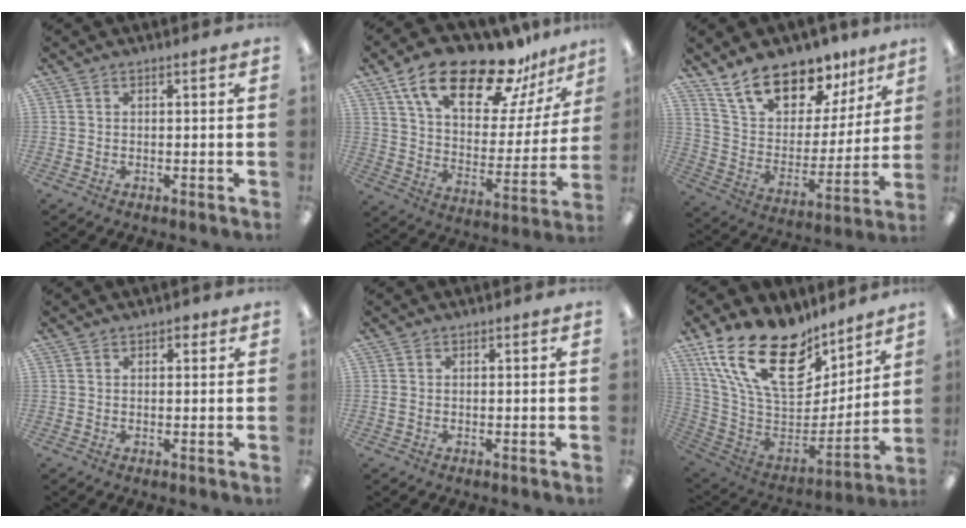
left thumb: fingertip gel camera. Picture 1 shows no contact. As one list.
[{"total": 22.7, "force": [16.5, 8.8, 12.8], "torque": [-0.222, -0.097, 0.284]}, {"total": 17.6, "force": [13.8, 8.3, 7.2], "torque": [-0.132, -0.095, 0.249]}, {"total": 1.7, "force": [1.0, 1.1, 0.7], "torque": [-0.008, 0.001, 0.016]}, {"total": 0.7, "force": [0.0, 0.5, 0.4], "torque": [-0.009, 0.003, 0.000]}, {"total": 25.4, "force": [15.0, 13.6, 15.3], "torque": [-0.281, -0.098, 0.276]}]